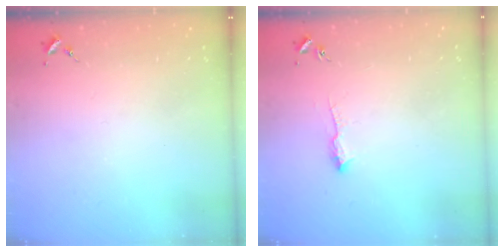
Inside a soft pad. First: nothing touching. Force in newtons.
{"total": 6.0, "press": 5.9, "slide": 0.7}